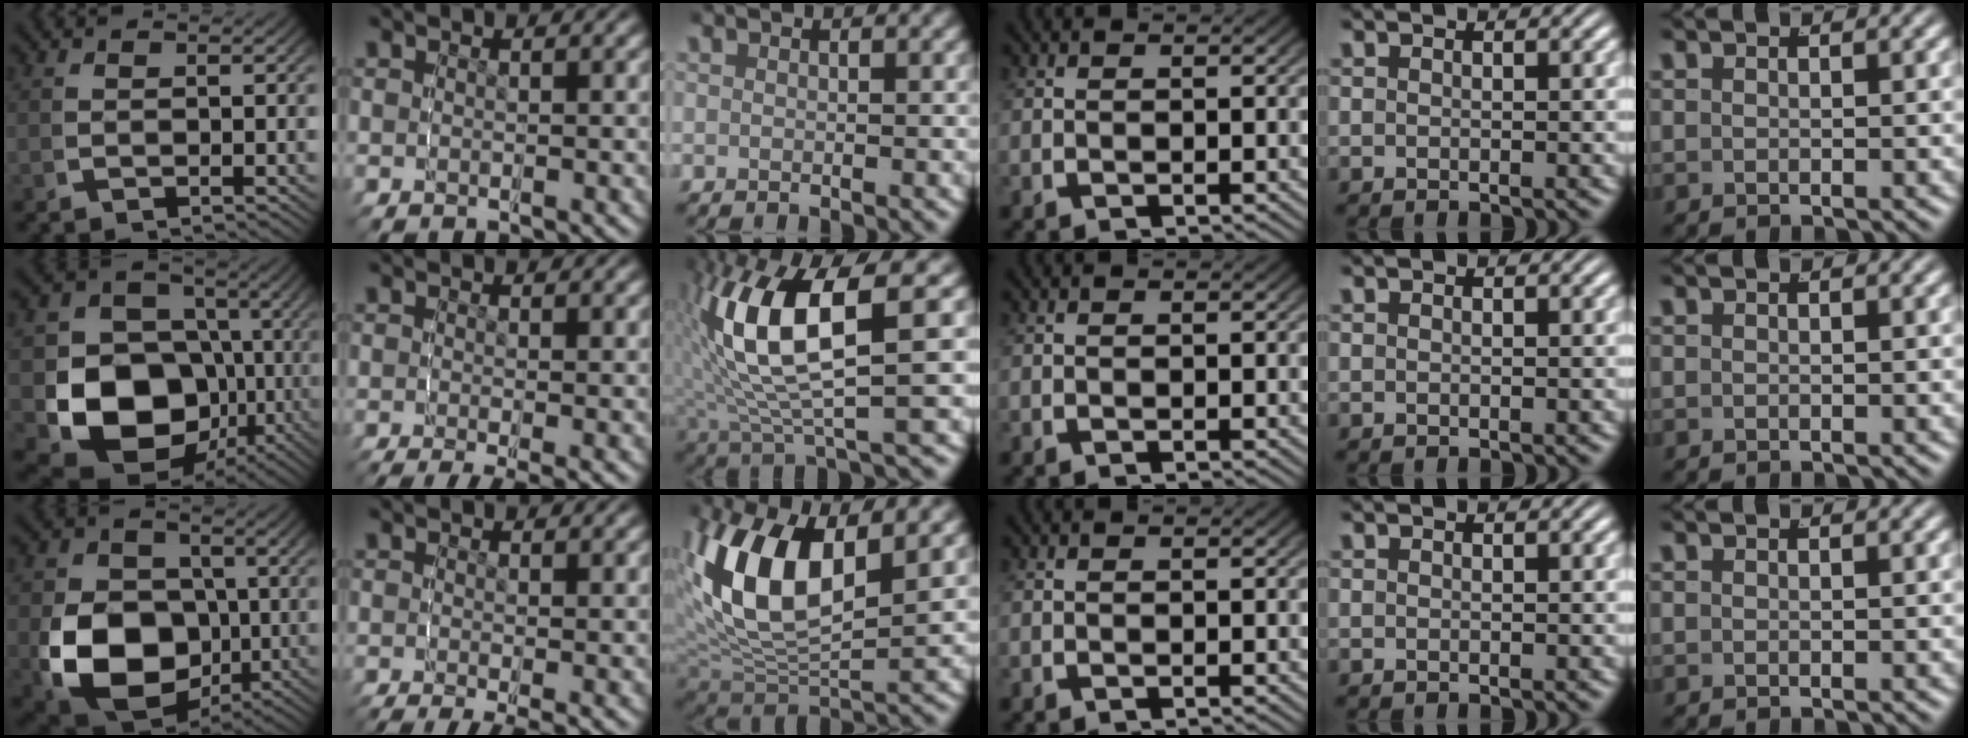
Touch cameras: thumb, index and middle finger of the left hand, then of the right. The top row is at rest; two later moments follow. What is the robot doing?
{"motion": "grasp_and_lifting", "object": "sponge"}